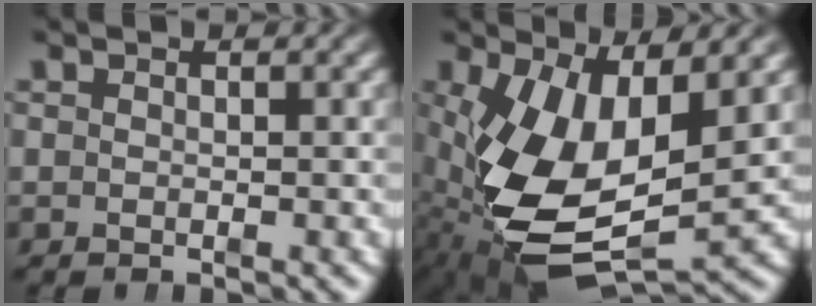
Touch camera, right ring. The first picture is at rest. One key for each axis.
{"total": 11.9, "fx": -1.7, "fy": 6.7, "fz": 9.6, "tx": -0.216, "ty": -0.053, "tz": 0.007}